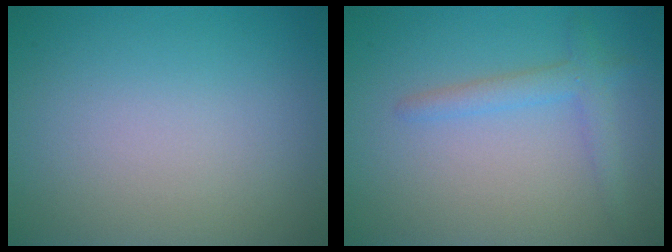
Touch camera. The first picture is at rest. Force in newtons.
{"total": 2.2, "press": 2.2, "slide": 0.1}